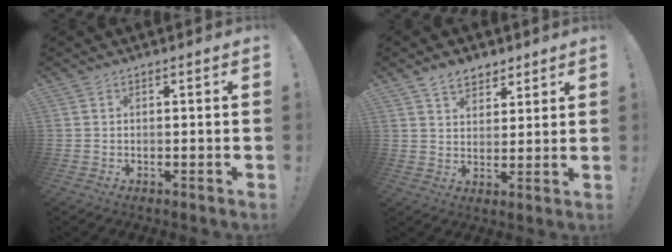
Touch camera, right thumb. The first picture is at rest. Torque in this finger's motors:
{"motor_torque": [-0.60, 0.65, 0.13, -0.04, 0.00]}